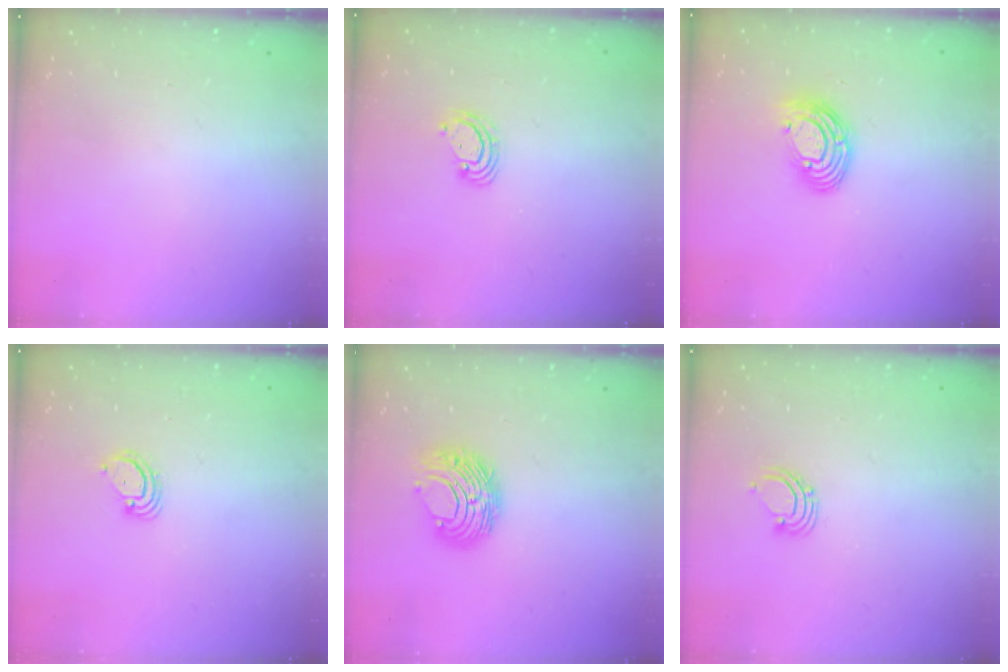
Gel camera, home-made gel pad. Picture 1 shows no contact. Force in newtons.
{"total": 3.2, "press": 3.2, "slide": 0.3}
{"total": 10.3, "press": 10.3, "slide": 1.0}
{"total": 2.9, "press": 2.9, "slide": 0.3}
{"total": 8.6, "press": 8.6, "slide": 0.5}
{"total": 2.9, "press": 2.9, "slide": 0.2}